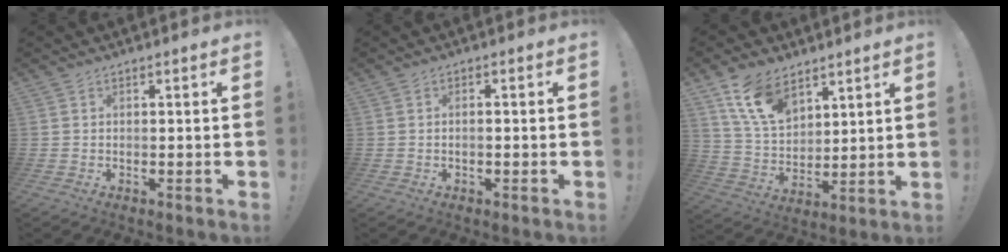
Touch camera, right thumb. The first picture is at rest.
{"total": 1.3, "force": [-0.6, 0.4, 1.1], "torque": [-0.019, 0.005, -0.010]}
{"total": 13.4, "force": [8.6, 7.9, 6.6], "torque": [-0.122, -0.041, 0.167]}